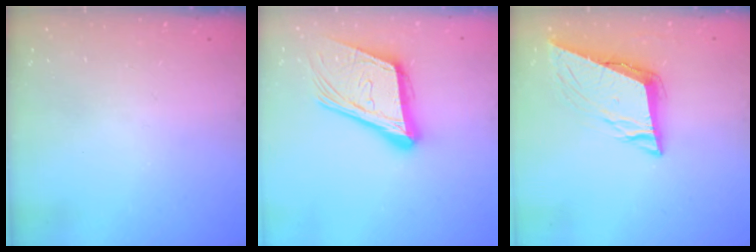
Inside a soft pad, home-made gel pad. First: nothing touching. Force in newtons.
{"total": 20.1, "press": 19.6, "slide": 4.5}
{"total": 9.8, "press": 9.3, "slide": 3.1}